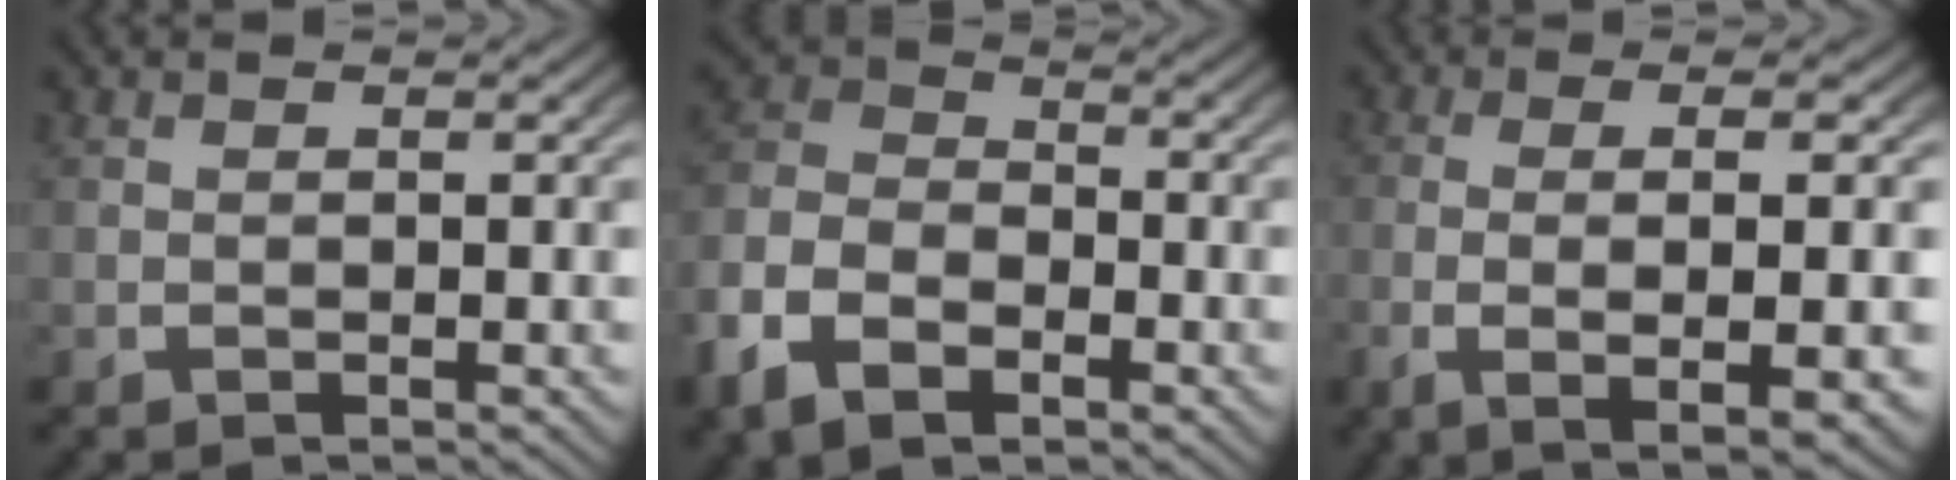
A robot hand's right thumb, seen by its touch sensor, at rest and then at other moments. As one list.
[{"total": 7.5, "force": [-2.2, 5.6, 4.5], "torque": [-0.107, -0.015, -0.039]}, {"total": 7.6, "force": [-1.4, 2.2, 7.1], "torque": [-0.139, -0.015, -0.009]}]